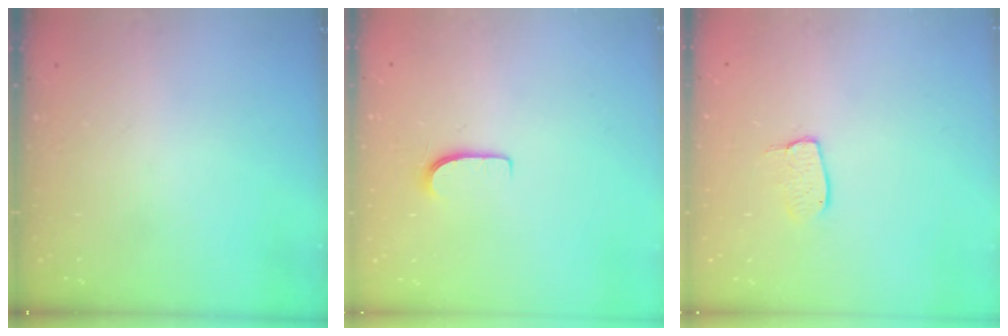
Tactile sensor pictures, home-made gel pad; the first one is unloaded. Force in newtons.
{"total": 5.4, "press": 5.3, "slide": 0.5}
{"total": 5.5, "press": 5.5, "slide": 0.3}